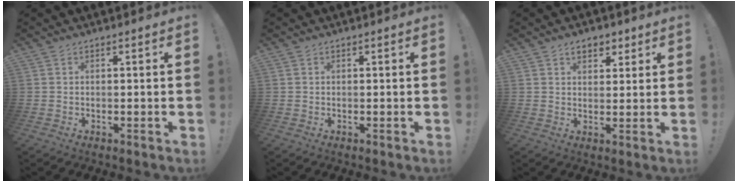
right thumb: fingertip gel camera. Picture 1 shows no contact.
{"total": 0.0}
{"total": 5.0, "force": [2.8, 3.5, 2.3], "torque": [-0.023, -0.007, 0.048]}